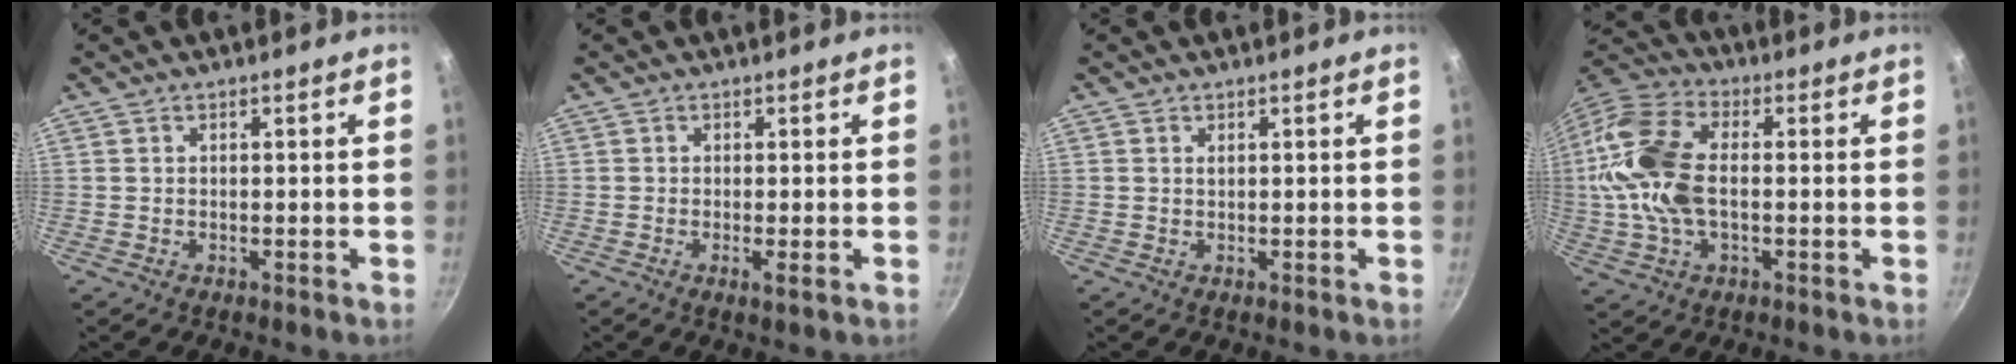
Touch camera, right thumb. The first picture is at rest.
{"total": 1.6, "force": [-0.4, 0.2, 1.5], "torque": [-0.034, -0.004, -0.009]}
{"total": 0.5, "force": [0.3, 0.3, 0.3], "torque": [-0.006, 0.001, 0.006]}
{"total": 16.7, "force": [0.0, 9.7, 13.6], "torque": [-0.269, 0.027, -0.014]}